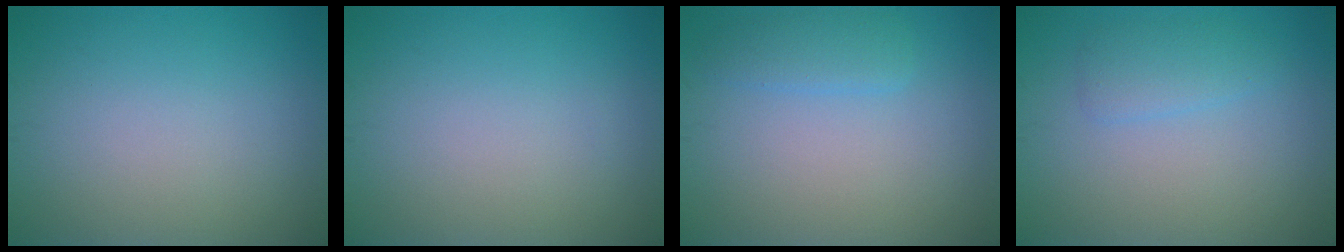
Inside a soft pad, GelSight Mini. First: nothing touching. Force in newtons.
{"total": 0.0}
{"total": 1.8, "press": 1.8, "slide": 0.2}
{"total": 1.9, "press": 1.9, "slide": 0.1}